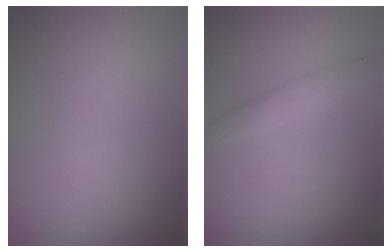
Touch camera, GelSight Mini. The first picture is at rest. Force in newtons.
{"total": 1.6, "press": 1.6, "slide": 0.0}